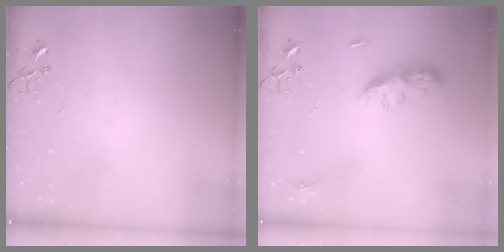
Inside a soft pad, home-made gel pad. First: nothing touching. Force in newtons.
{"total": 8.7, "press": 8.7, "slide": 0.4}